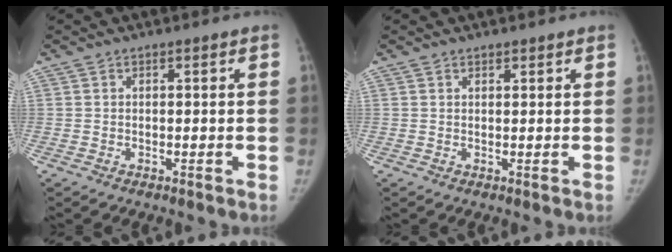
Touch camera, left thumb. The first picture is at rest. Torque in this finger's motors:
{"motor_torque": [-0.25, -0.06, -0.06, 0.27, -0.03]}